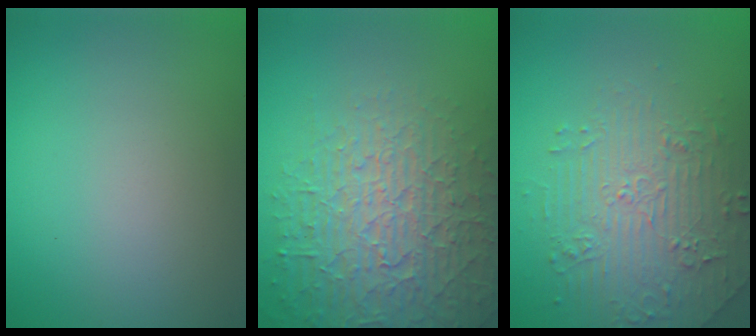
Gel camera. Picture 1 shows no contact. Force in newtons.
{"total": 7.4, "press": 7.2, "slide": 1.7}
{"total": 4.4, "press": 4.0, "slide": 1.8}